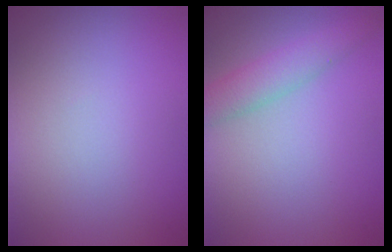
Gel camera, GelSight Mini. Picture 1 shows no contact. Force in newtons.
{"total": 2.7, "press": 2.7, "slide": 0.2}